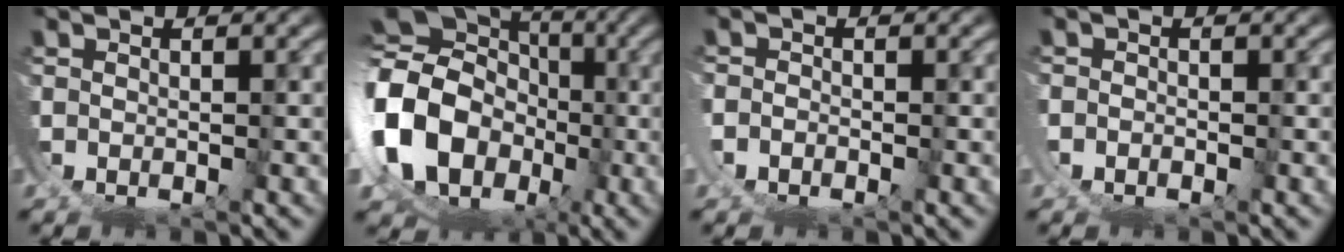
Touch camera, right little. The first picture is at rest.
{"total": 11.8, "force": [0.5, 10.3, 5.8], "torque": [-0.163, -0.031, 0.014]}
{"total": 2.1, "force": [-1.3, 1.7, -0.1], "torque": [-0.004, -0.013, -0.021]}
{"total": 1.4, "force": [-0.8, 1.1, -0.3], "torque": [0.002, -0.010, -0.013]}